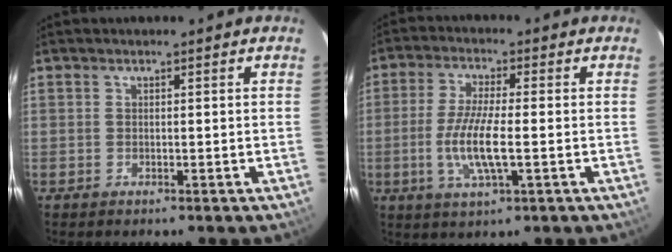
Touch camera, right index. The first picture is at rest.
{"total": 9.4, "force": [-1.9, 1.7, 9.0], "torque": [-0.182, -0.009, -0.039]}